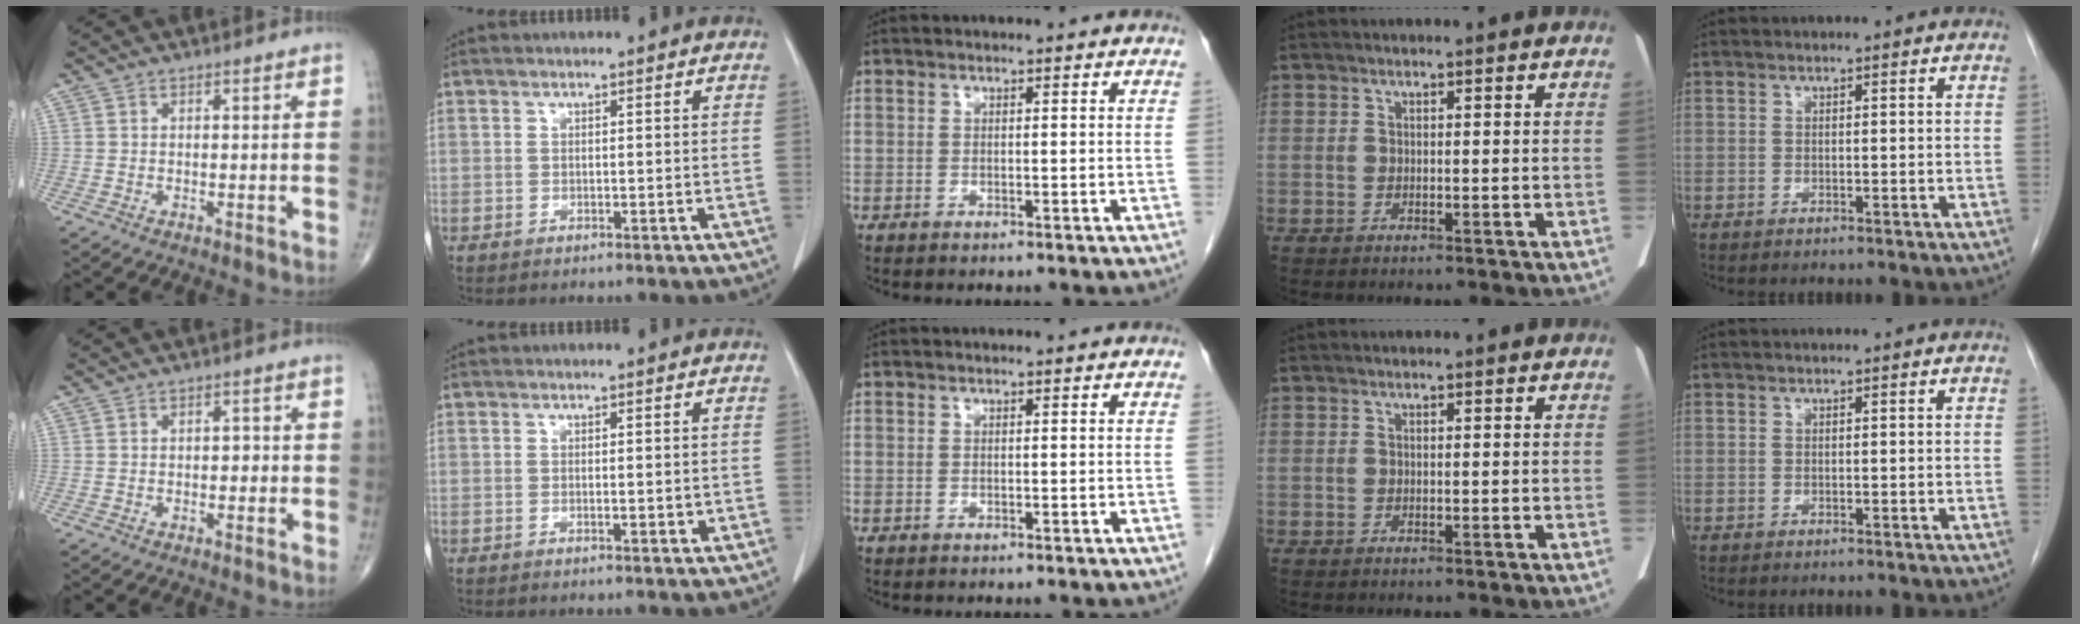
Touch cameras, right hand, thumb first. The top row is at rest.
{"thumb": {"total": 1.7, "force": [-0.1, 1.1, 1.3], "torque": [-0.010, 0.004, -0.006]}, "index": {"total": 1.1, "force": [-0.1, 0.3, 1.0], "torque": [-0.014, -0.003, 0.000]}}